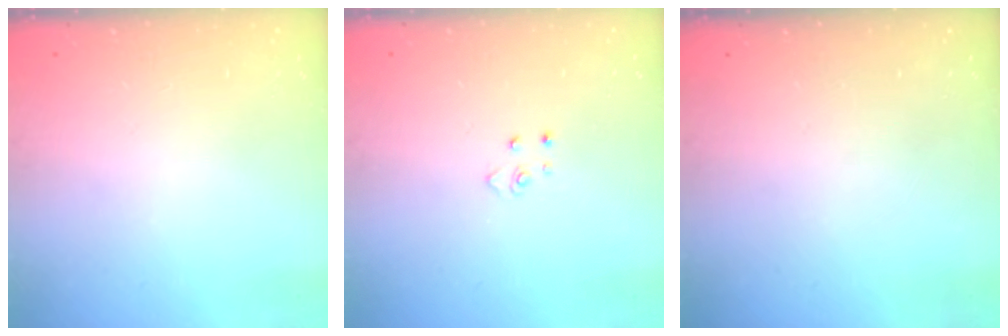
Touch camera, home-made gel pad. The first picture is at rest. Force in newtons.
{"total": 2.6, "press": 2.6, "slide": 0.3}
{"total": 0.0}